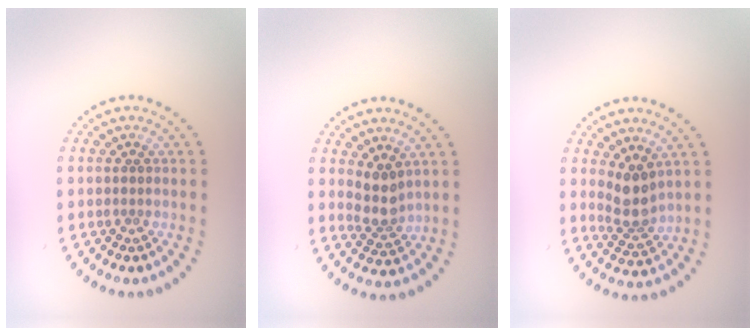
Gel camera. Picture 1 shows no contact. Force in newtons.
{"total": 2.4, "press": 2.0, "slide": 1.4}
{"total": 2.9, "press": 2.3, "slide": 1.7}